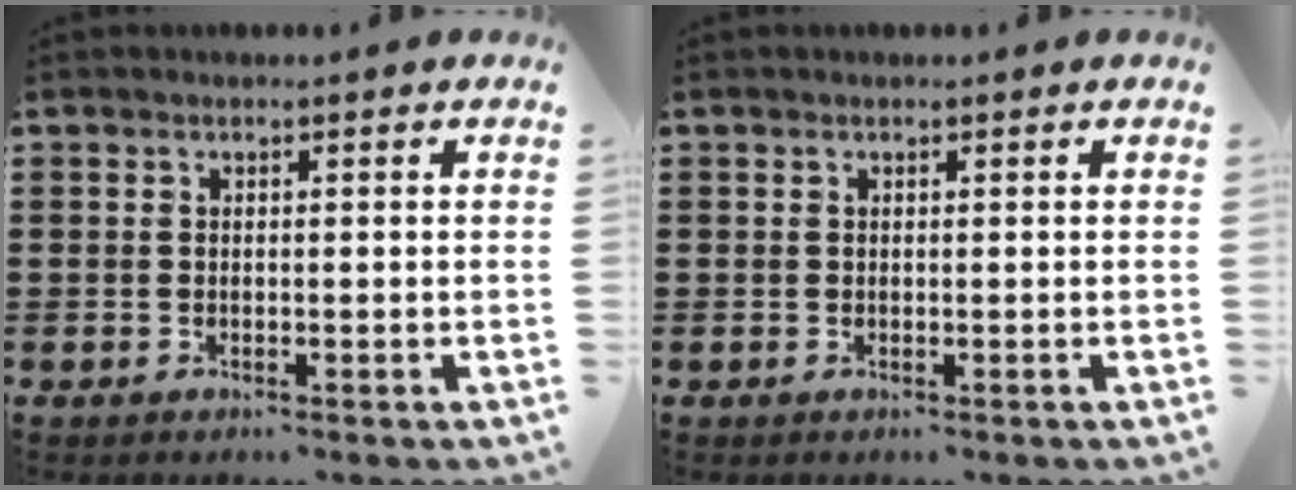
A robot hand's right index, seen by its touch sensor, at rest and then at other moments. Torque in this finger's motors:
{"motor_torque": [0.12, 0.14, 0.00, 0.00]}